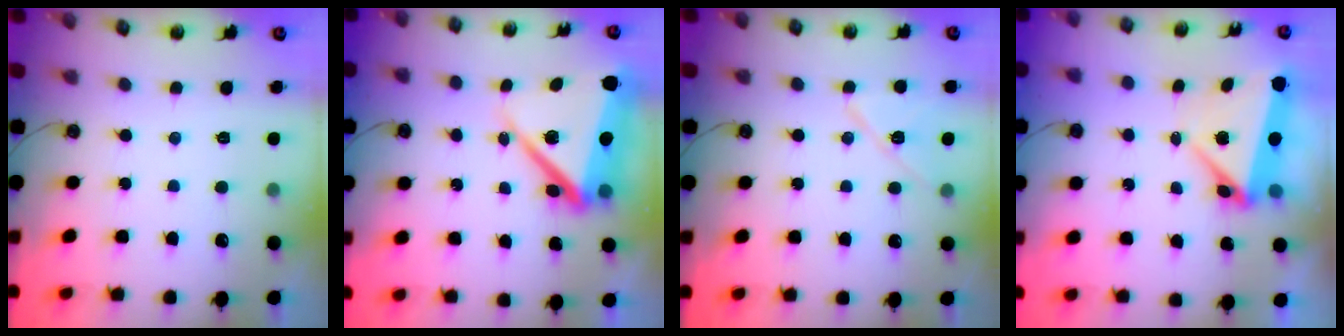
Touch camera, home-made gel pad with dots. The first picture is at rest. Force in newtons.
{"total": 17.1, "press": 17.0, "slide": 1.9}
{"total": 10.6, "press": 10.6, "slide": 1.1}
{"total": 8.1, "press": 6.7, "slide": 4.5}